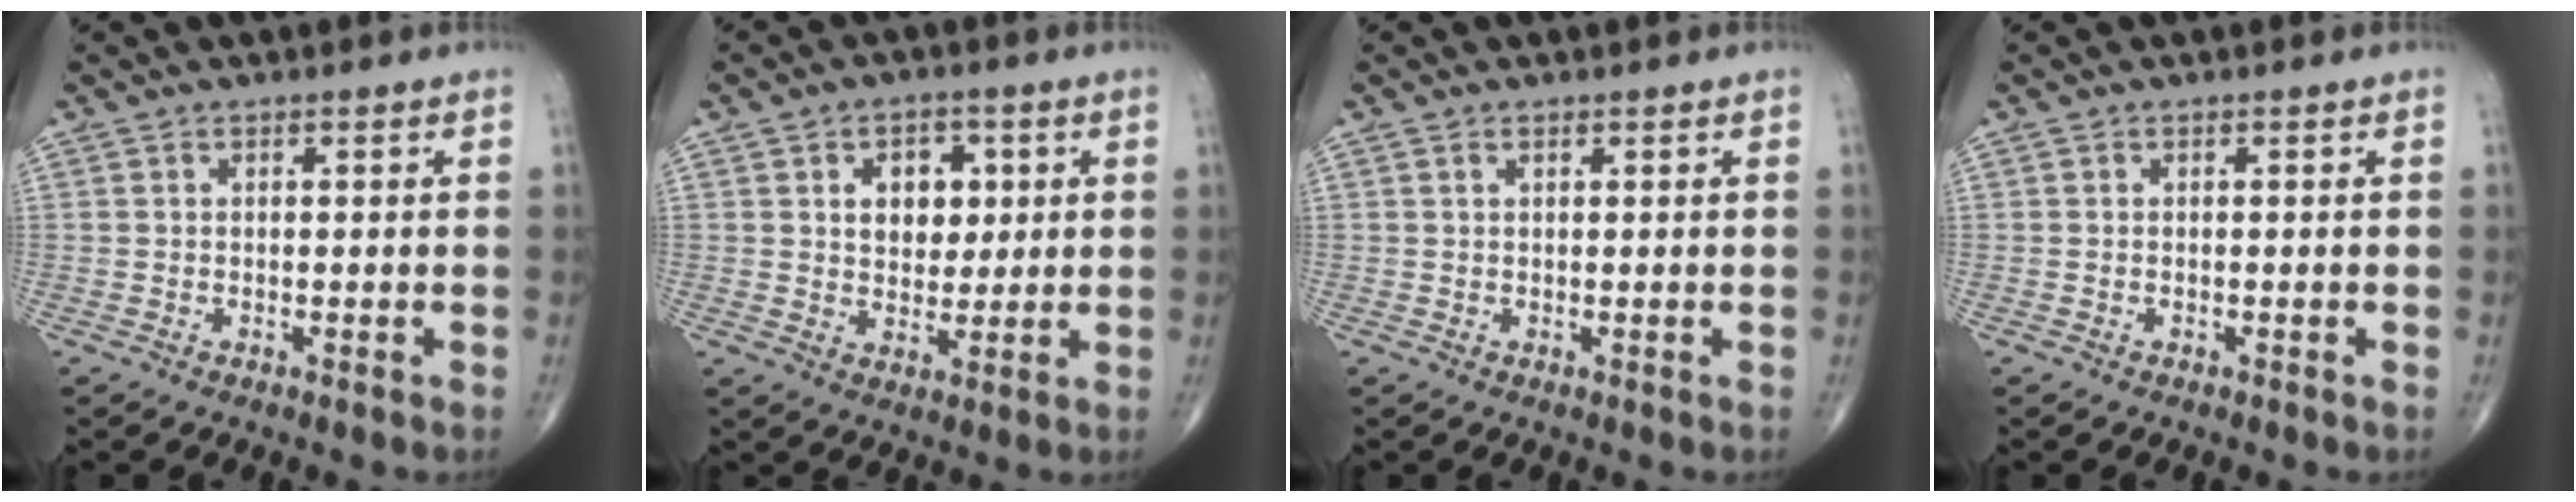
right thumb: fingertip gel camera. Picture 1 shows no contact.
{"total": 7.5, "force": [1.9, 5.4, 4.8], "torque": [-0.035, -0.007, 0.030]}
{"total": 0.6, "force": [0.4, 0.3, 0.3], "torque": [-0.007, 0.001, 0.007]}
{"total": 0.0}